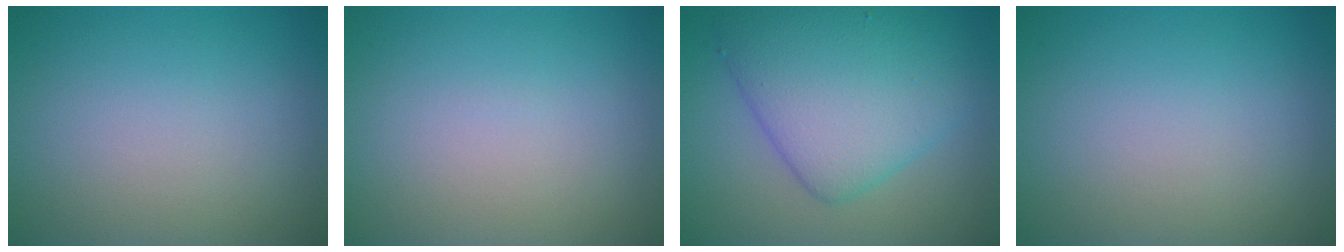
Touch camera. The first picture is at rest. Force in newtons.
{"total": 0.0}
{"total": 7.5, "press": 7.5, "slide": 0.3}
{"total": 0.0}